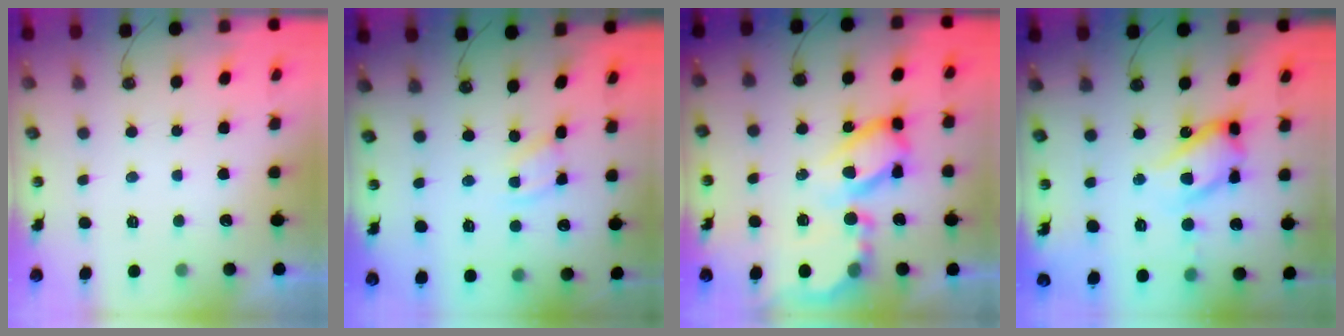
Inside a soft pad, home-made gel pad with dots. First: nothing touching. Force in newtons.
{"total": 2.4, "press": 2.4, "slide": 0.2}
{"total": 16.9, "press": 16.8, "slide": 1.5}
{"total": 16.3, "press": 16.2, "slide": 1.4}